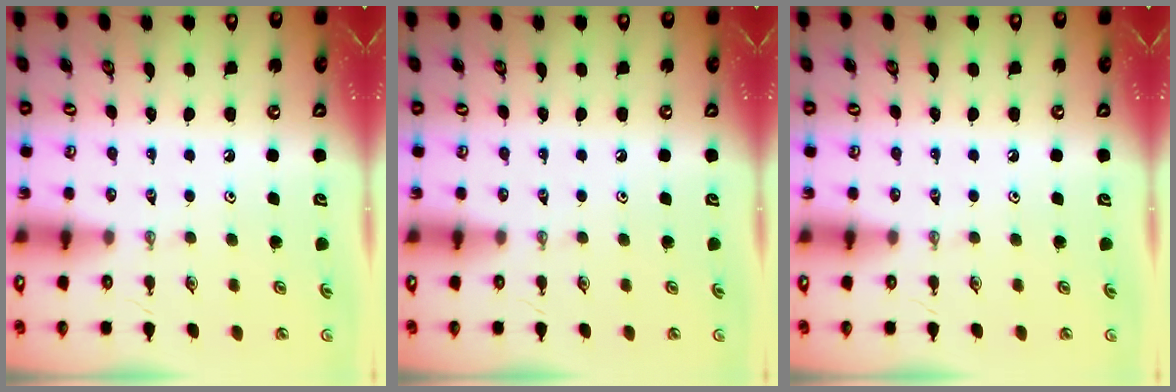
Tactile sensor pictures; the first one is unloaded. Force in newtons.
{"total": 0.0}
{"total": 0.0}